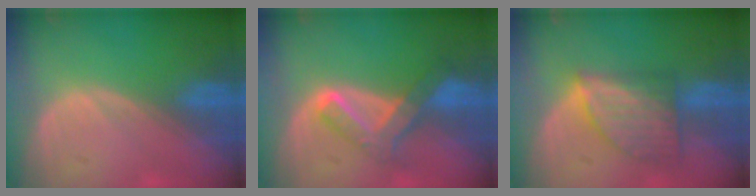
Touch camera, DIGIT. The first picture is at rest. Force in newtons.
{"total": 6.5, "press": 5.9, "slide": 2.6}
{"total": 7.1, "press": 6.6, "slide": 2.5}